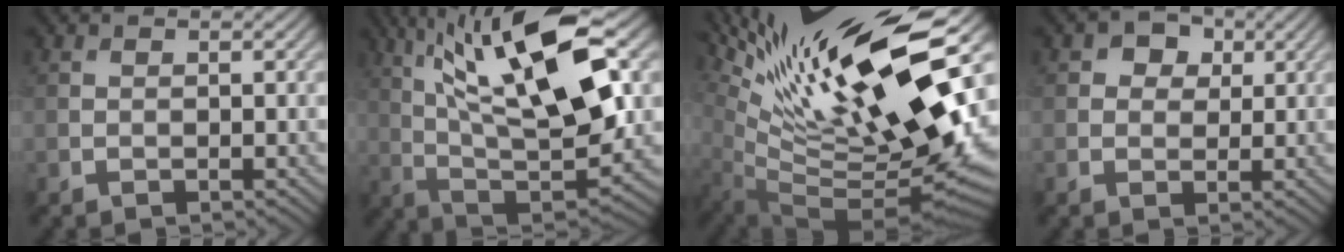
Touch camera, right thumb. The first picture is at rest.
{"total": 16.8, "force": [5.9, 5.4, 14.7], "torque": [-0.275, 0.007, 0.103]}
{"total": 18.9, "force": [6.7, 6.0, 16.6], "torque": [-0.278, 0.013, 0.125]}
{"total": 3.4, "force": [1.1, 2.8, 1.6], "torque": [-0.024, 0.004, 0.010]}